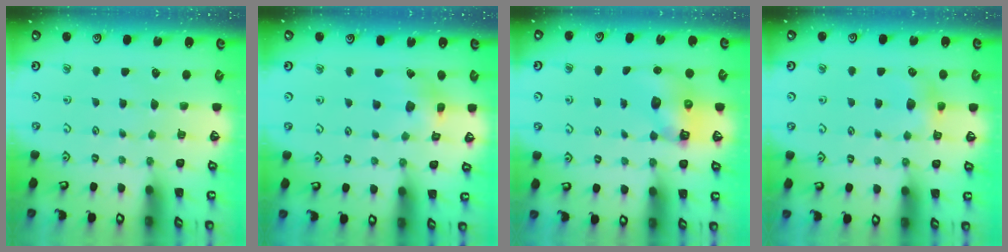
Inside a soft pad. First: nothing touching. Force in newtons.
{"total": 8.4, "press": 8.4, "slide": 1.0}
{"total": 7.3, "press": 7.2, "slide": 0.9}
{"total": 4.7, "press": 4.7, "slide": 0.7}